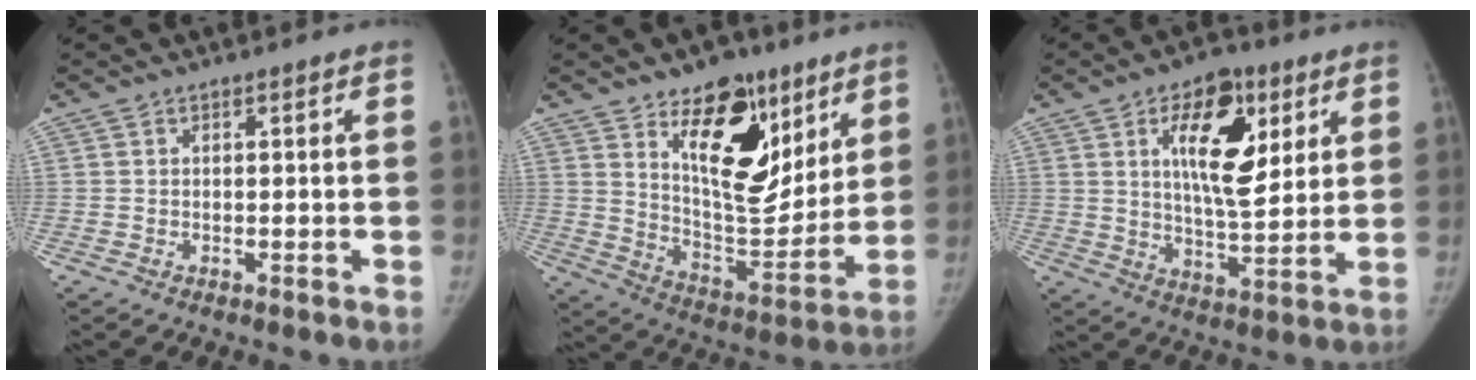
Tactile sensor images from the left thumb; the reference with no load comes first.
{"total": 19.5, "force": [10.2, 10.3, 13.0], "torque": [-0.132, -0.076, 0.169]}
{"total": 14.4, "force": [5.5, 6.9, 11.4], "torque": [-0.141, -0.029, 0.089]}